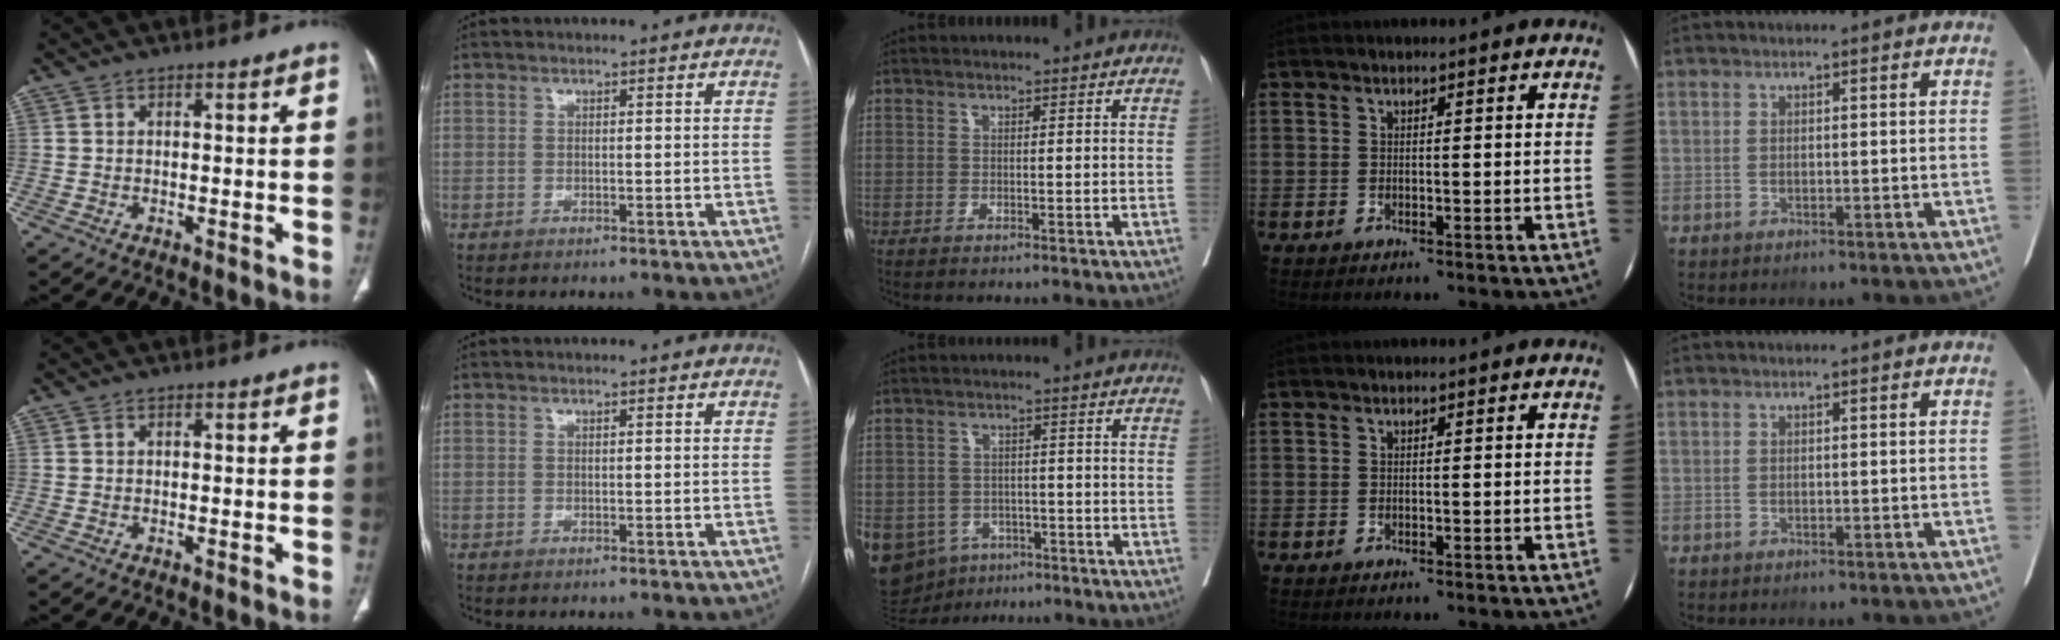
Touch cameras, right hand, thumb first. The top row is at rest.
{"middle": {"total": 16.6, "force": [-7.7, 13.3, 6.2], "torque": [-0.181, 0.005, -0.099]}}